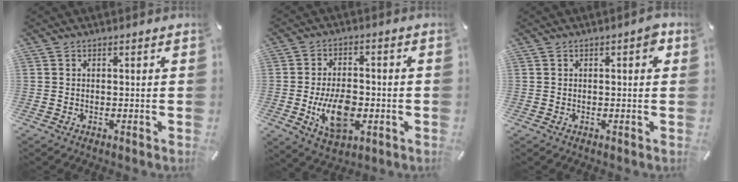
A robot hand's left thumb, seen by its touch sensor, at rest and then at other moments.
{"total": 11.5, "force": [-2.9, 6.8, 8.9], "torque": [-0.160, 0.002, -0.046]}
{"total": 2.7, "force": [0.6, 1.0, 2.5], "torque": [-0.025, 0.001, 0.000]}